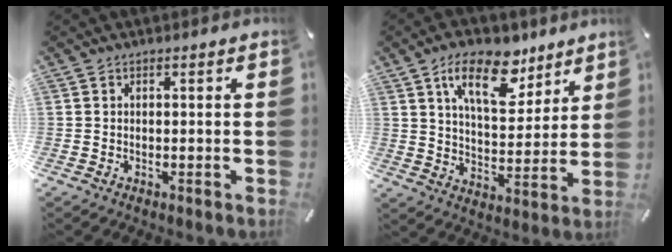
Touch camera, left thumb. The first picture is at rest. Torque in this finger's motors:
{"motor_torque": [0.90, 0.55, 1.23, -1.54, 0.18]}